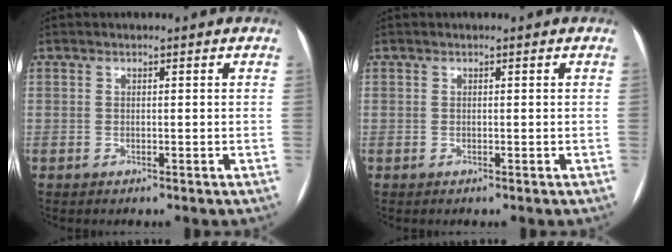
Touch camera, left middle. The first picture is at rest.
{"total": 0.0}